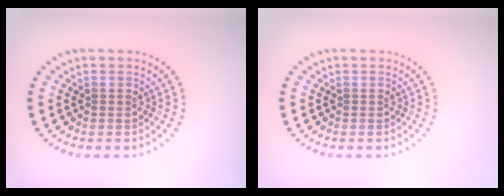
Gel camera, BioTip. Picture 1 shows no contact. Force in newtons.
{"total": 0.0}